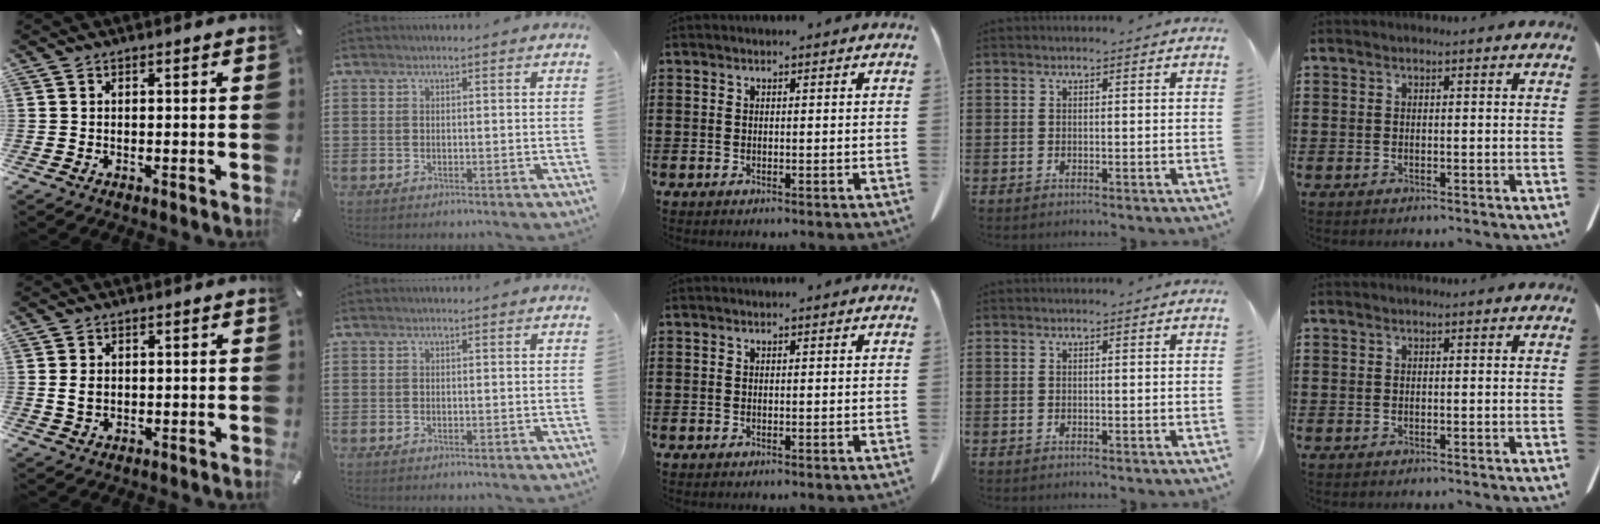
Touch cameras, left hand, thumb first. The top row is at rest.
{"thumb": {"total": 2.9, "force": [0.2, 2.2, 1.8], "torque": [-0.028, 0.002, 0.002]}}